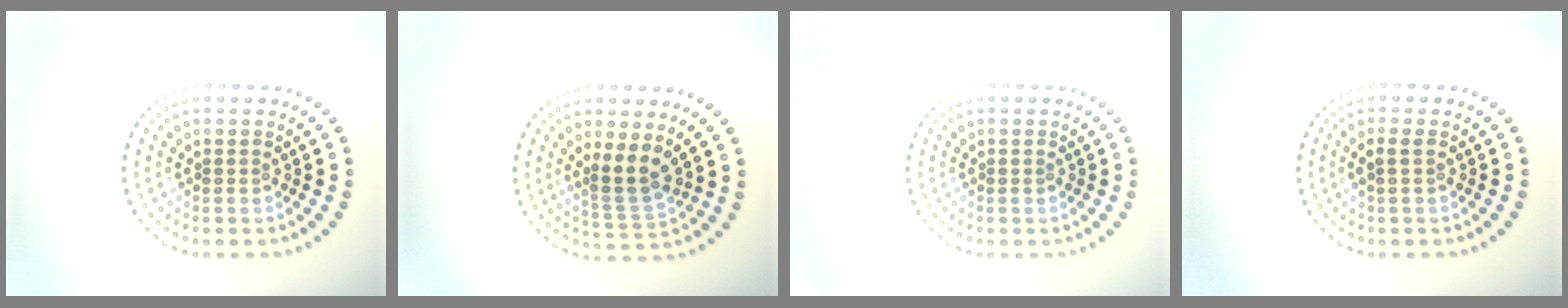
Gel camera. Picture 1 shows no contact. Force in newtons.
{"total": 2.7, "press": 2.2, "slide": 1.7}
{"total": 0.0}
{"total": 1.1, "press": 1.1, "slide": 0.3}